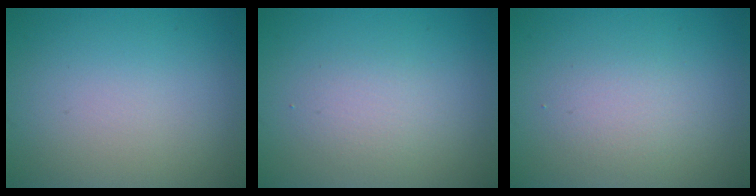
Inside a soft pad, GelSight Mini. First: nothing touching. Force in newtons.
{"total": 1.8, "press": 1.8, "slide": 0.0}
{"total": 1.8, "press": 1.8, "slide": 0.0}